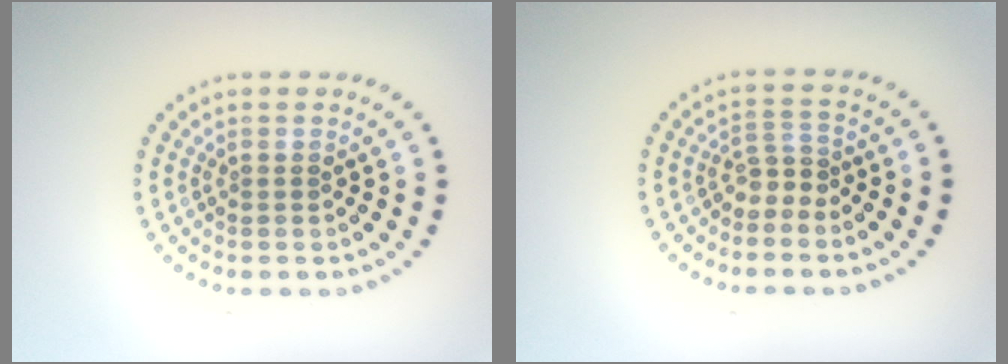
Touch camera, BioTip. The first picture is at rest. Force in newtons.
{"total": 2.0, "press": 1.3, "slide": 1.5}